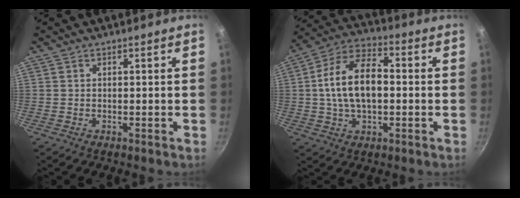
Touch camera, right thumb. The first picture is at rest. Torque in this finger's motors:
{"motor_torque": [-0.48, 1.88, 1.28, -0.12, 0.35]}